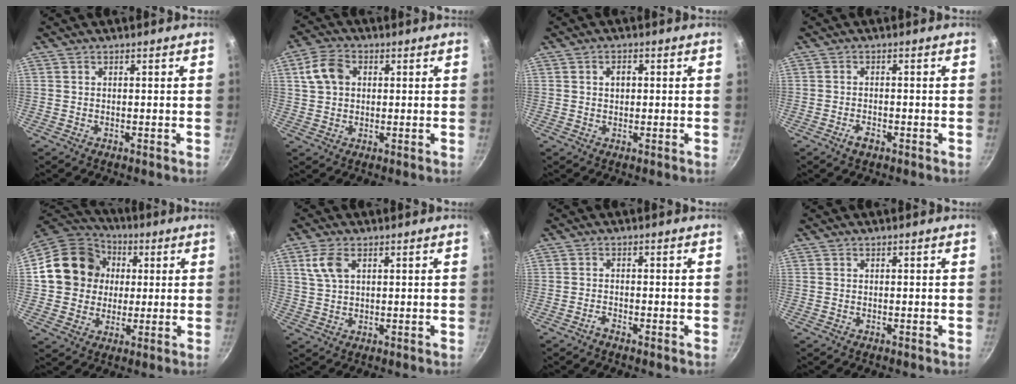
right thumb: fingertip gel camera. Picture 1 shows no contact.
{"total": 7.2, "force": [1.7, 5.4, 4.5], "torque": [-0.074, 0.011, 0.024]}
{"total": 2.3, "force": [0.5, 1.6, 1.5], "torque": [-0.015, 0.005, 0.008]}
{"total": 2.4, "force": [-1.4, 1.1, 1.7], "torque": [-0.030, 0.011, -0.026]}
{"total": 16.3, "force": [2.5, 14.4, 7.2], "torque": [-0.103, 0.025, 0.035]}
{"total": 5.3, "force": [2.1, 3.0, 3.9], "torque": [-0.078, -0.001, 0.042]}
{"total": 1.1, "force": [-1.0, 0.1, 0.5], "torque": [-0.013, 0.007, -0.023]}
{"total": 0.0}